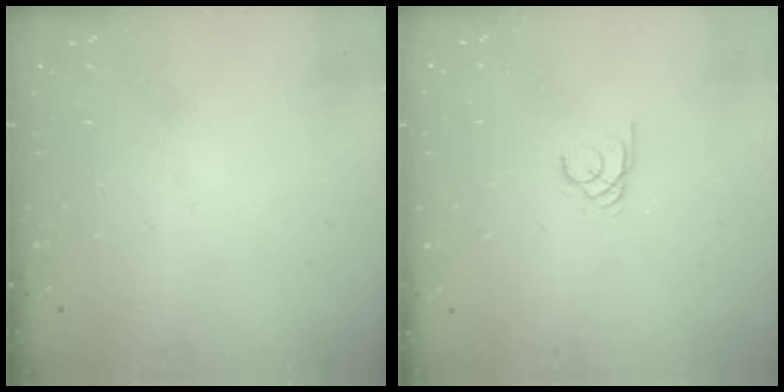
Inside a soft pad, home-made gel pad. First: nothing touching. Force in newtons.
{"total": 1.5, "press": 1.5, "slide": 0.1}